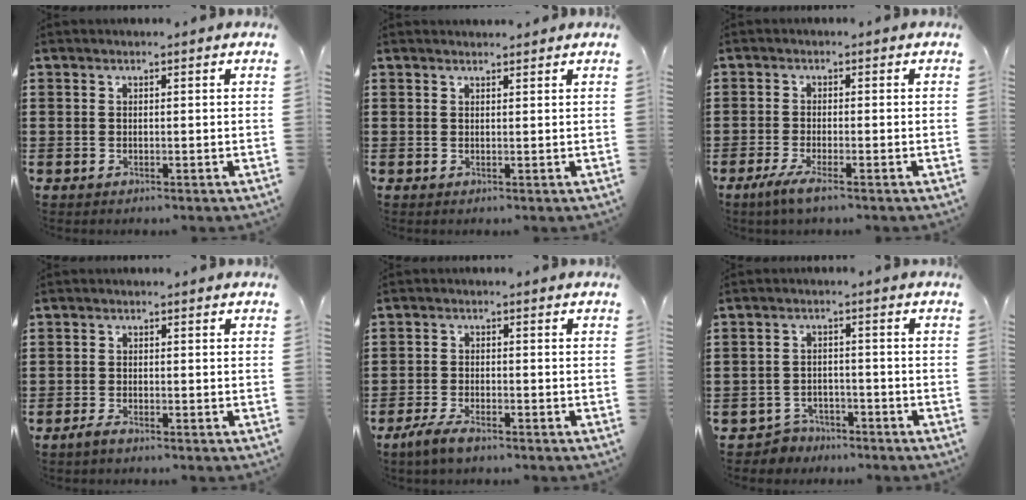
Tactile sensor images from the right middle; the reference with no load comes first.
{"total": 1.1, "force": [1.0, 0.2, 0.0], "torque": [0.005, -0.004, 0.019]}
{"total": 2.9, "force": [-1.8, 0.2, 2.3], "torque": [-0.052, -0.007, -0.036]}
{"total": 1.3, "force": [-1.1, 0.3, 0.7], "torque": [-0.022, -0.002, -0.025]}
{"total": 3.3, "force": [-2.5, 1.1, 2.0], "torque": [-0.048, 0.004, -0.051]}
{"total": 3.4, "force": [-3.2, 1.1, -0.1], "torque": [-0.008, 0.003, -0.069]}